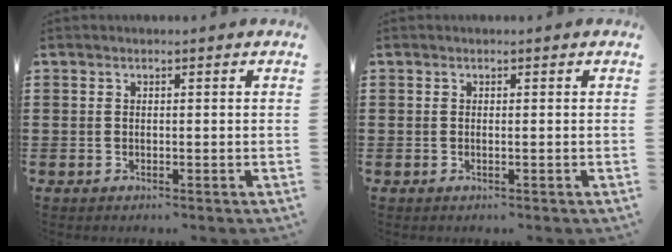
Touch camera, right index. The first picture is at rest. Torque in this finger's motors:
{"motor_torque": [-0.13, 0.16, 0.00, 0.00]}